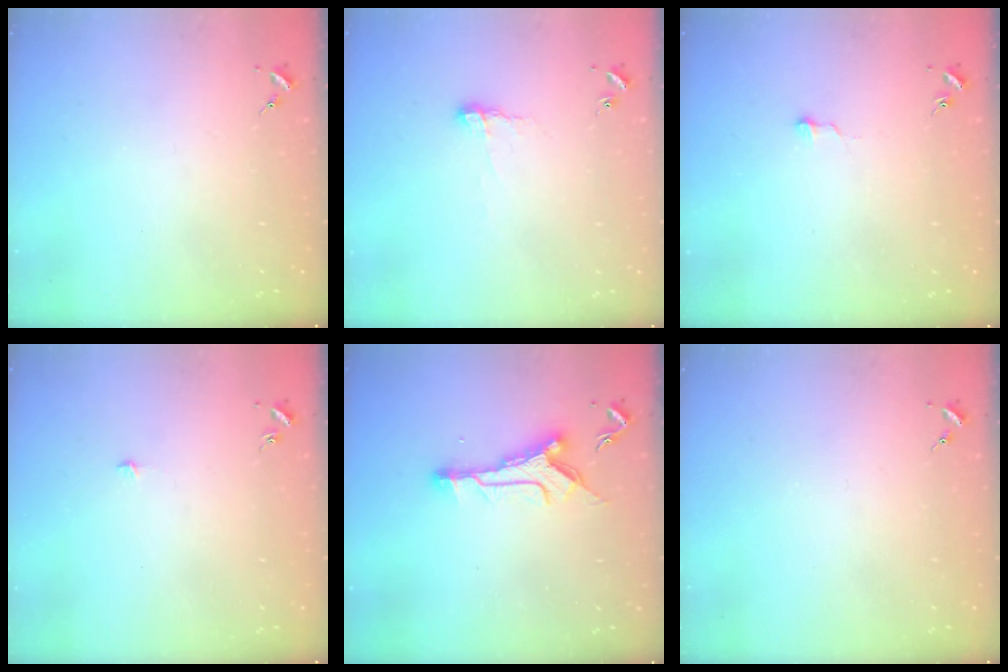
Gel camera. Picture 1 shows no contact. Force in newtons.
{"total": 6.6, "press": 6.6, "slide": 0.8}
{"total": 3.5, "press": 3.5, "slide": 0.3}
{"total": 3.3, "press": 3.3, "slide": 0.3}
{"total": 10.8, "press": 10.8, "slide": 0.3}
{"total": 0.0}